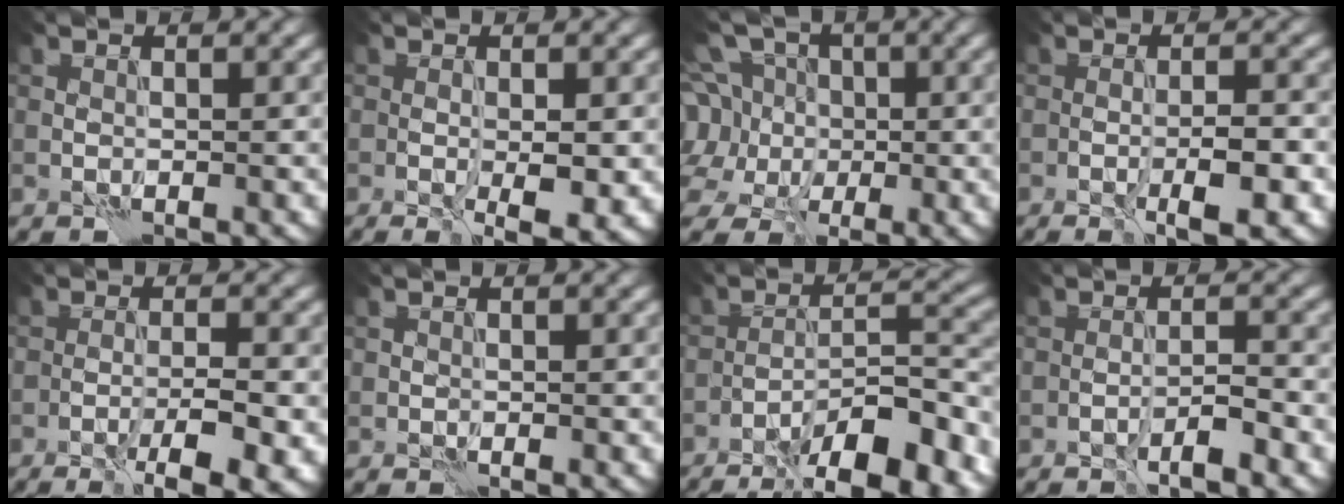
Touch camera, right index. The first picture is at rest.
{"total": 3.6, "force": [-0.6, 1.1, 3.3], "torque": [-0.057, -0.012, -0.004]}
{"total": 12.0, "force": [1.0, 10.5, 5.6], "torque": [-0.146, 0.033, -0.023]}
{"total": 3.9, "force": [-1.3, 0.8, 3.5], "torque": [-0.059, -0.003, -0.017]}
{"total": 5.7, "force": [-2.6, 1.3, 4.9], "torque": [-0.075, -0.003, -0.034]}
{"total": 0.6, "force": [-0.1, 0.4, 0.3], "torque": [-0.004, -0.001, -0.003]}
{"total": 10.8, "force": [-7.5, 2.6, 7.4], "torque": [-0.108, 0.016, -0.122]}
{"total": 2.5, "force": [-1.6, 0.3, 1.8], "torque": [-0.027, 0.009, -0.030]}